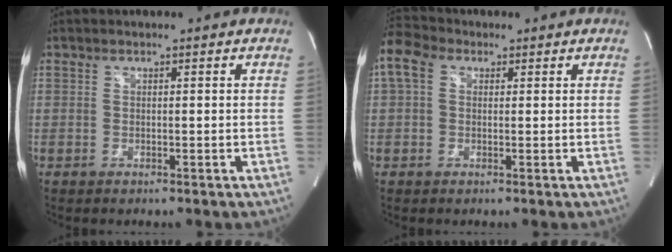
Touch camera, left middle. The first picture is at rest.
{"total": 7.0, "force": [2.5, 5.0, 4.2], "torque": [-0.112, 0.039, 0.047]}